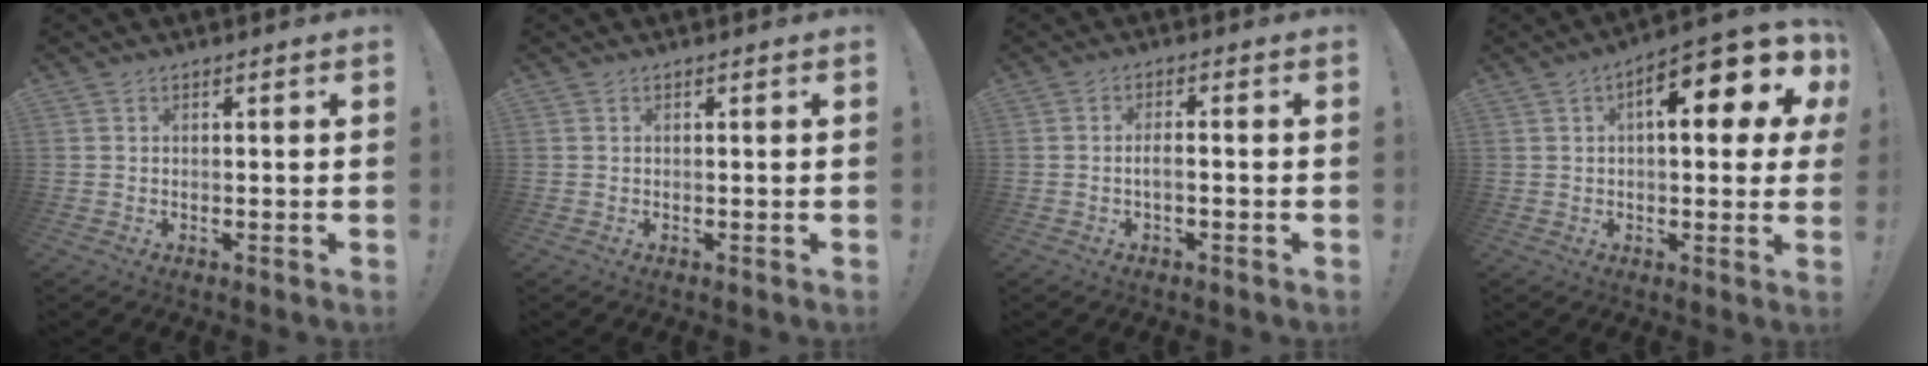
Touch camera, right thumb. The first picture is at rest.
{"total": 0.0}
{"total": 2.7, "force": [-1.1, 0.4, 2.5], "torque": [-0.057, 0.002, -0.021]}
{"total": 14.2, "force": [4.7, 4.9, 12.5], "torque": [-0.157, -0.025, 0.063]}